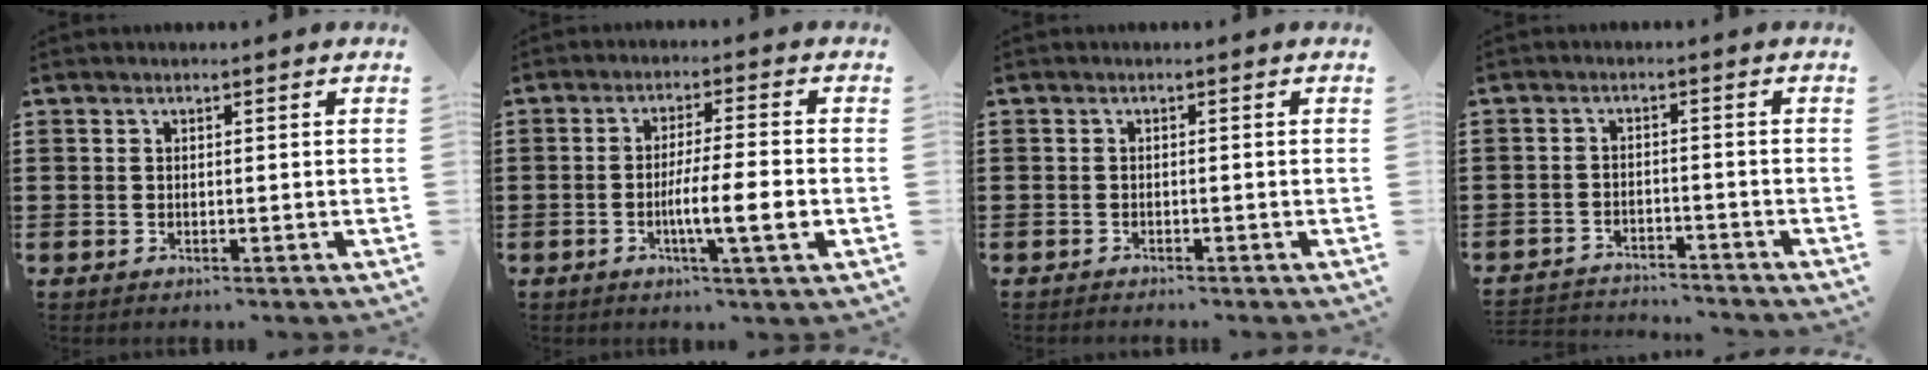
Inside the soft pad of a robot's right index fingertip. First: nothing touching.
{"total": 7.8, "force": [-2.1, 0.5, 7.4], "torque": [-0.129, -0.010, -0.038]}
{"total": 0.8, "force": [-0.8, 0.0, 0.0], "torque": [-0.002, -0.002, -0.015]}
{"total": 2.9, "force": [-2.9, 0.1, 0.0], "torque": [-0.005, 0.000, -0.062]}